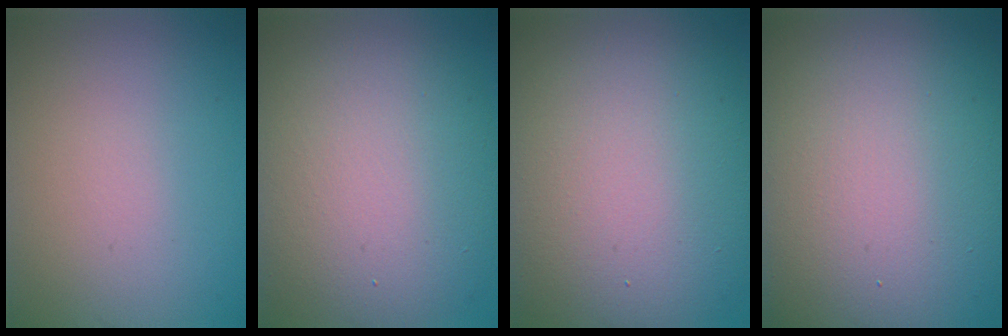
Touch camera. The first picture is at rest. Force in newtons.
{"total": 11.7, "press": 11.7, "slide": 0.7}
{"total": 15.6, "press": 15.6, "slide": 1.1}
{"total": 20.6, "press": 20.6, "slide": 0.9}